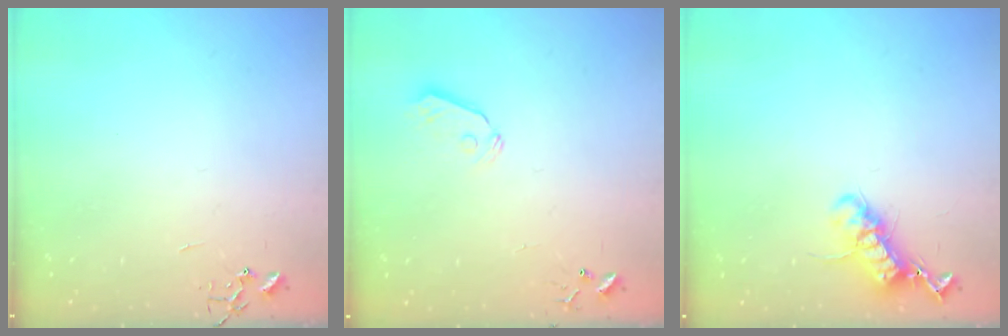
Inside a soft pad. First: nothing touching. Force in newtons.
{"total": 6.1, "press": 6.1, "slide": 0.5}
{"total": 12.5, "press": 12.5, "slide": 0.4}